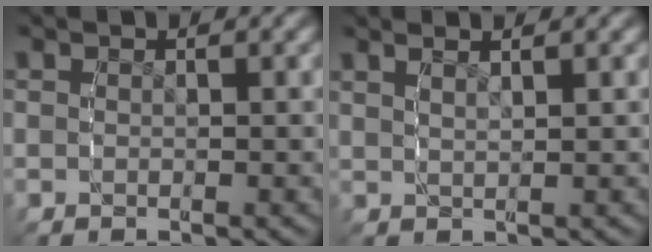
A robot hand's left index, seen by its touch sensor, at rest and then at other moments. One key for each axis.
{"total": 2.7, "fx": 1.9, "fy": 1.0, "fz": 1.7, "tx": -0.025, "ty": 0.010, "tz": 0.027}